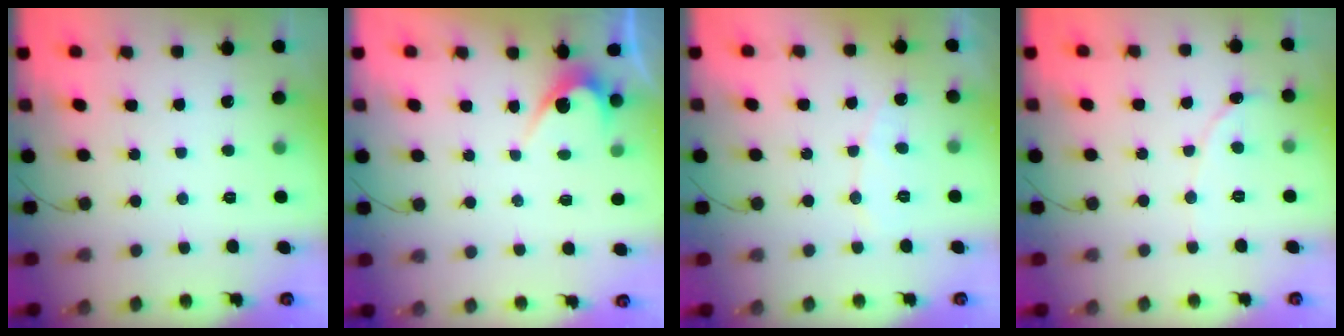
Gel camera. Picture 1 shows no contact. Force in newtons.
{"total": 3.0, "press": 3.0, "slide": 0.2}
{"total": 5.2, "press": 5.2, "slide": 0.4}
{"total": 1.1, "press": 1.1, "slide": 0.1}